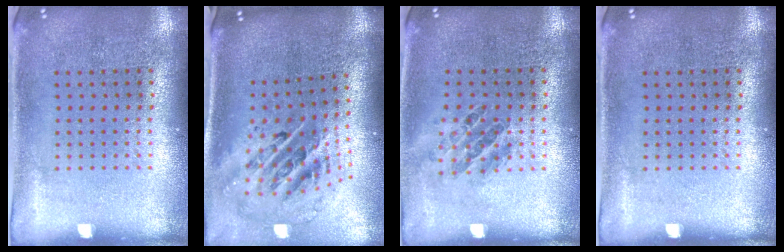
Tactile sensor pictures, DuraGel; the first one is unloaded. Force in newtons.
{"total": 2.7, "press": 1.8, "slide": 2.0}
{"total": 1.0, "press": 0.8, "slide": 0.5}
{"total": 0.0}